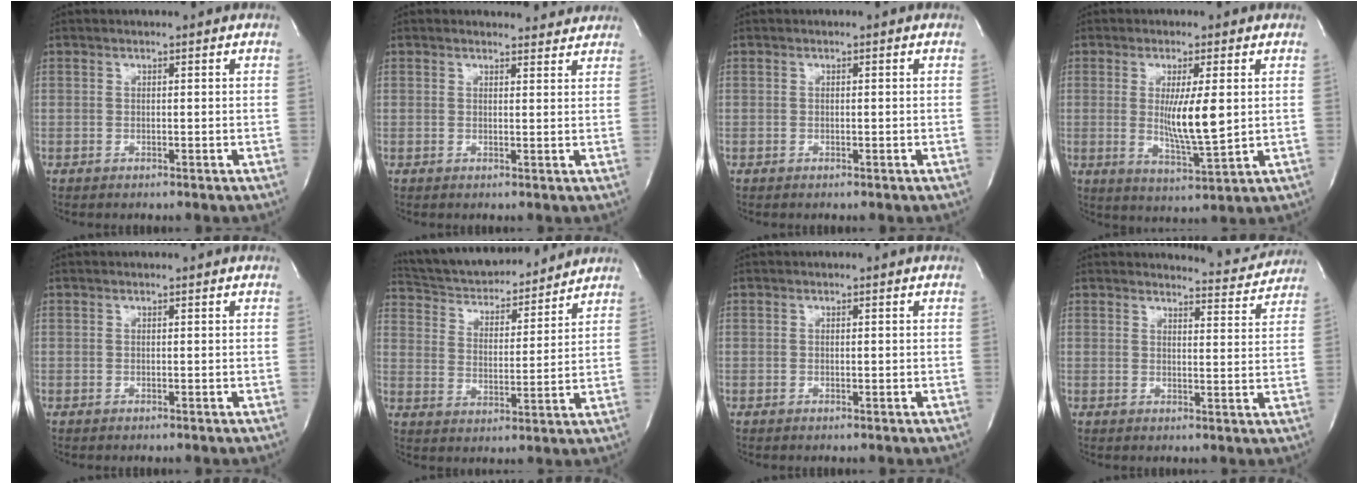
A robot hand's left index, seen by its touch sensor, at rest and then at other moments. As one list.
[{"total": 3.9, "force": [3.8, 0.9, 0.1], "torque": [-0.007, 0.001, 0.034]}, {"total": 0.0}, {"total": 7.6, "force": [0.7, 0.6, 7.5], "torque": [-0.137, -0.021, 0.016]}, {"total": 0.0}, {"total": 17.3, "force": [16.1, 3.6, 5.2], "torque": [-0.089, 0.015, 0.254]}, {"total": 0.0}, {"total": 6.6, "force": [6.6, 0.2, -0.4], "torque": [-0.001, -0.021, 0.076]}]